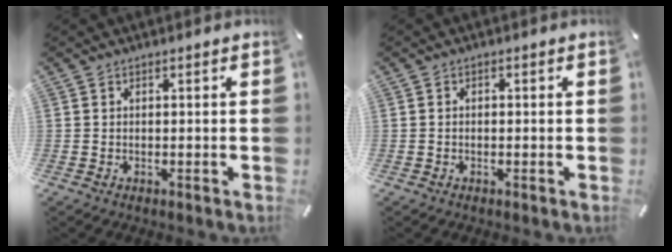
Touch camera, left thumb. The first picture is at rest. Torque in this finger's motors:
{"motor_torque": [-0.55, -0.39, -0.15, -0.03, -0.01]}